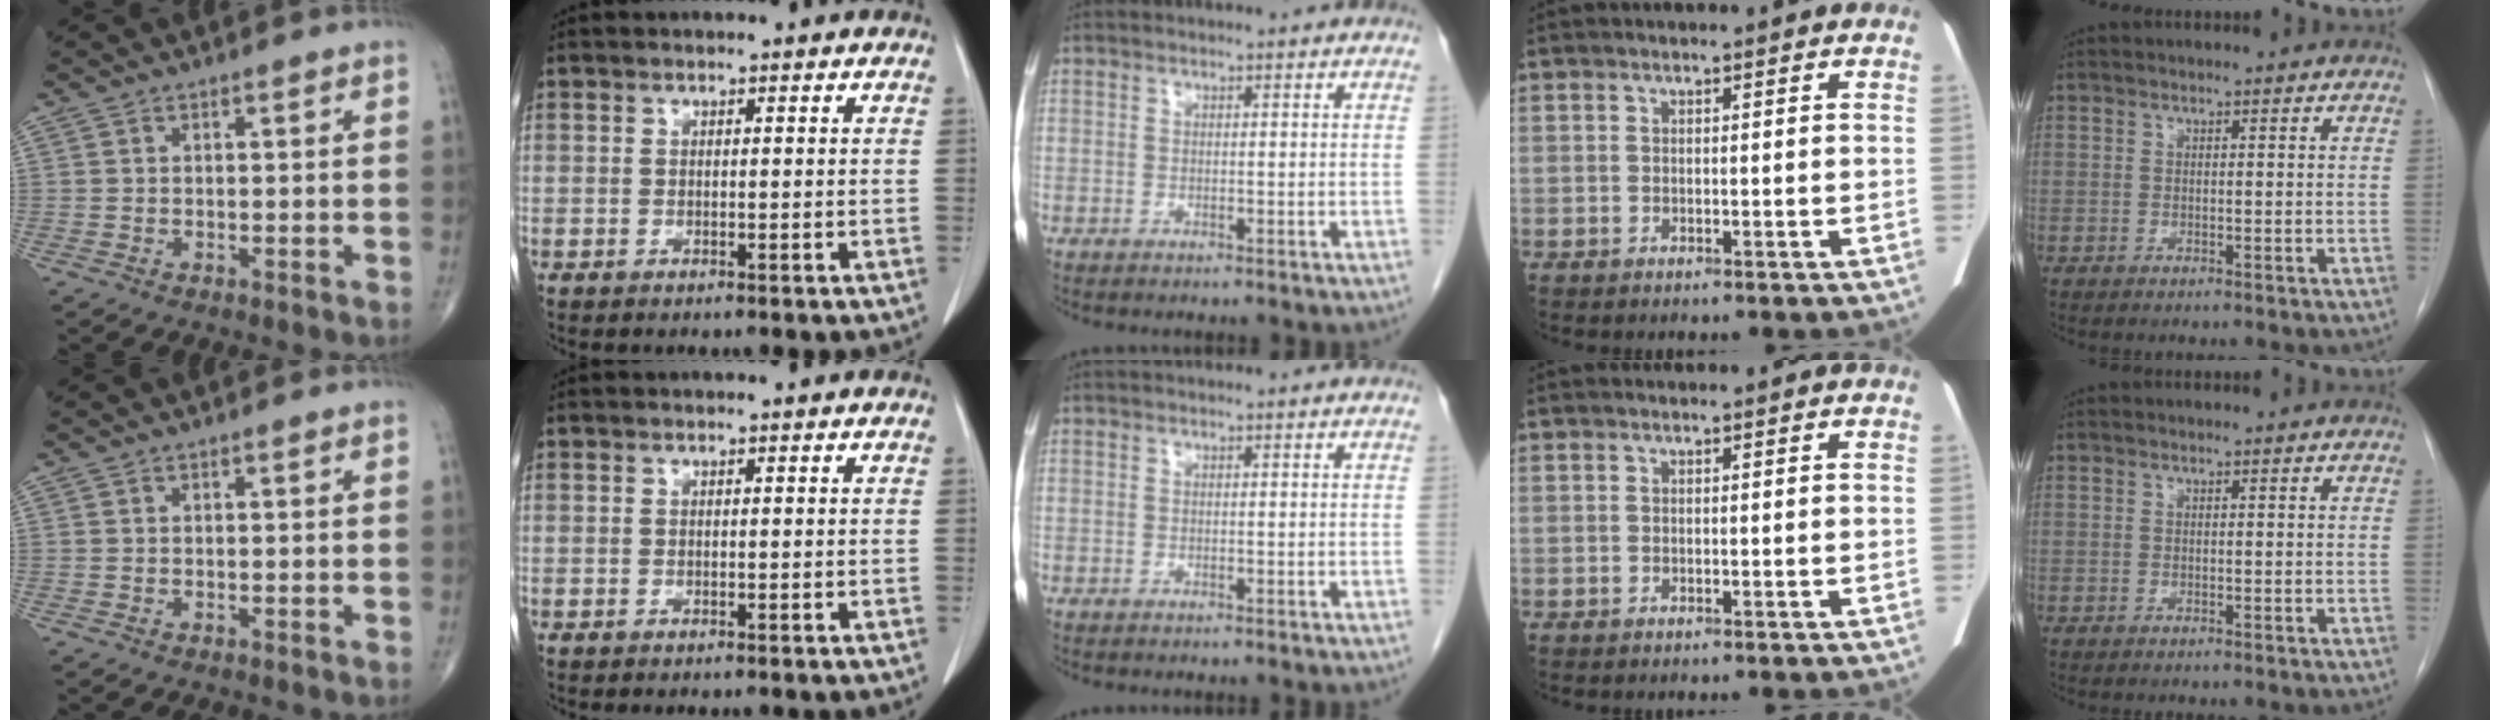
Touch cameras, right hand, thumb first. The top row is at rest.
{}